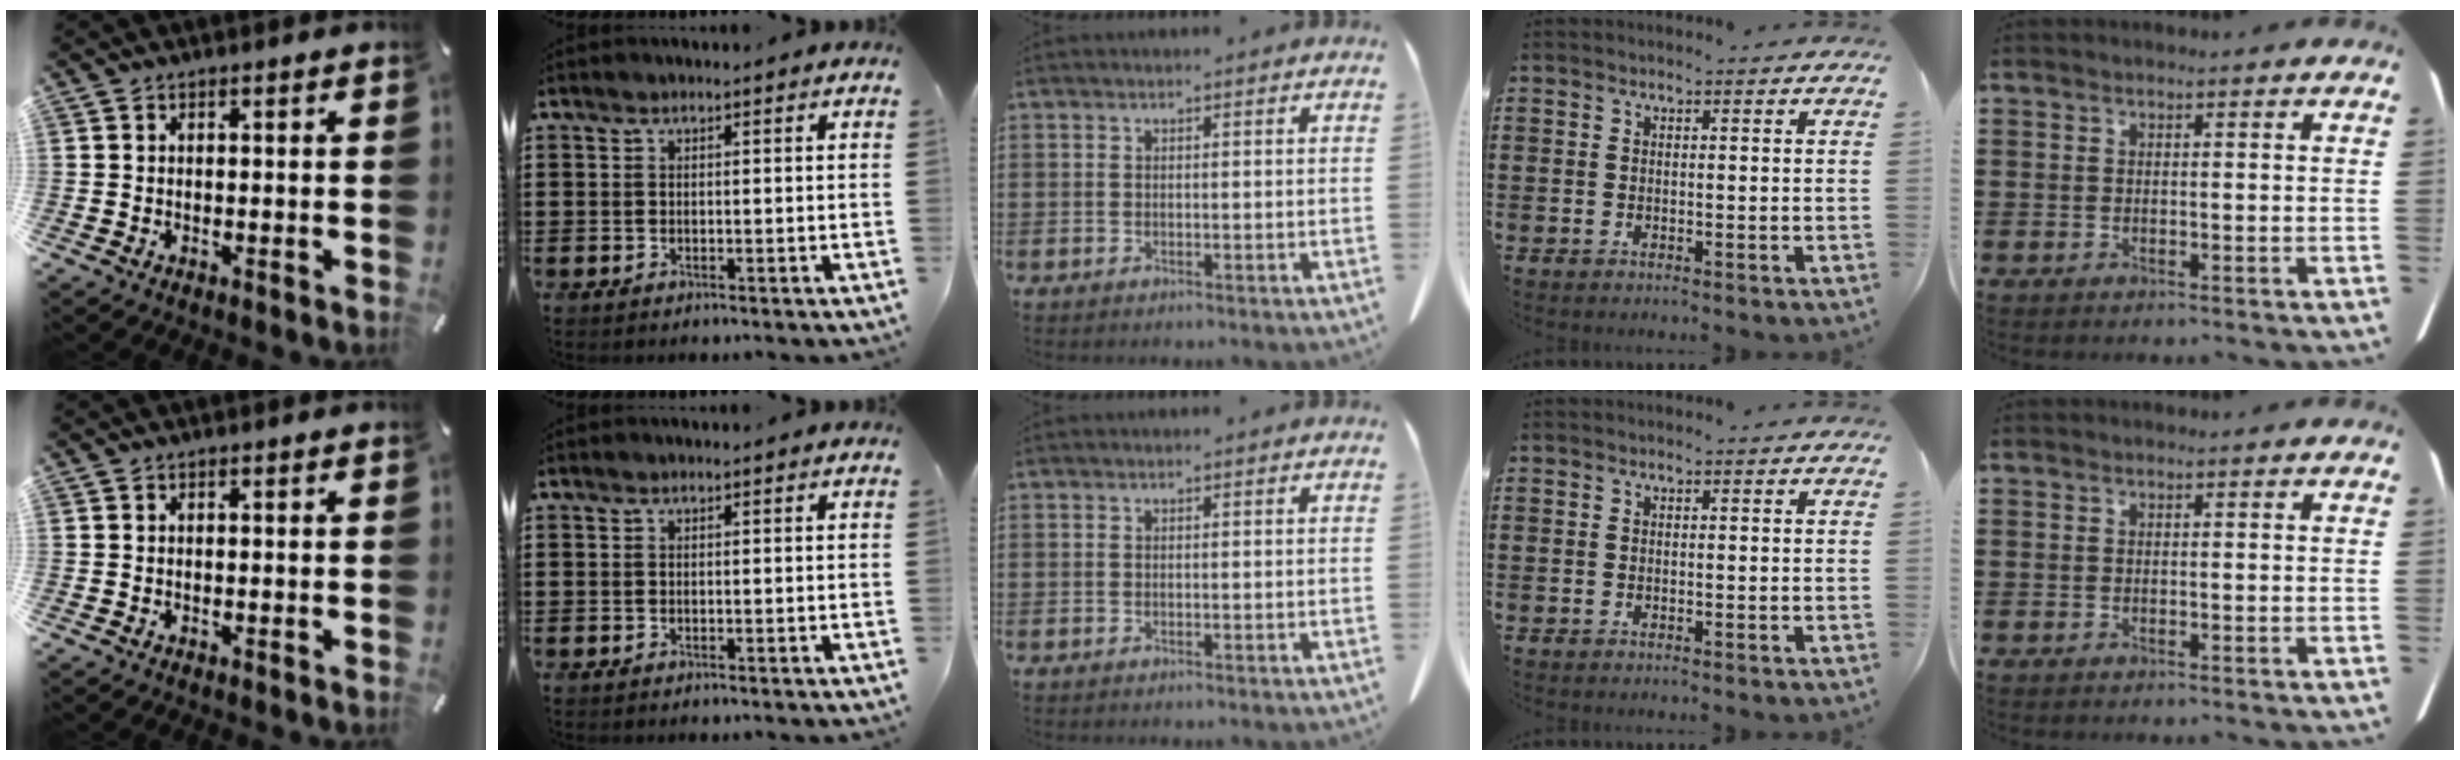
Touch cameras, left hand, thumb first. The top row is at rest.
{}